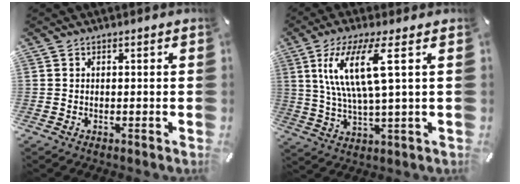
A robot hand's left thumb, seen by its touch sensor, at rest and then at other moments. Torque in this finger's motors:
{"motor_torque": [1.78, 2.15, 1.65, -1.08, 0.59]}